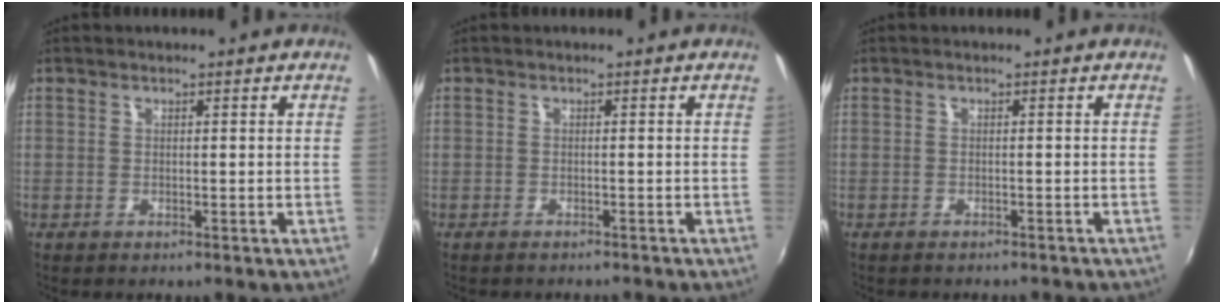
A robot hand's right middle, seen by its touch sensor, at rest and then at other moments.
{"total": 1.9, "force": [-1.7, 0.9, 0.3], "torque": [-0.009, 0.002, -0.023]}
{"total": 3.0, "force": [-2.7, 0.9, 0.9], "torque": [-0.021, -0.008, -0.034]}